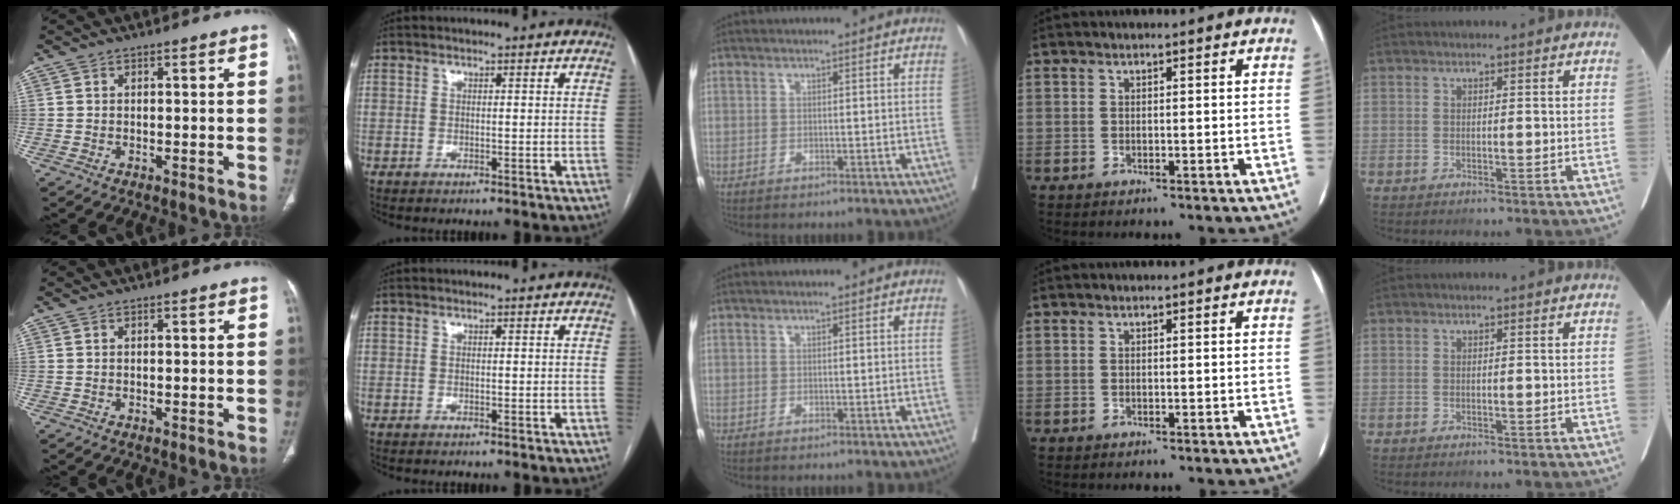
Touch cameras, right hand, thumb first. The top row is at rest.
{}